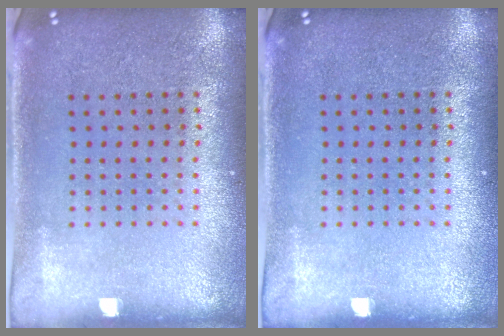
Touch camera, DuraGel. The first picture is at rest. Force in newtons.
{"total": 0.0}